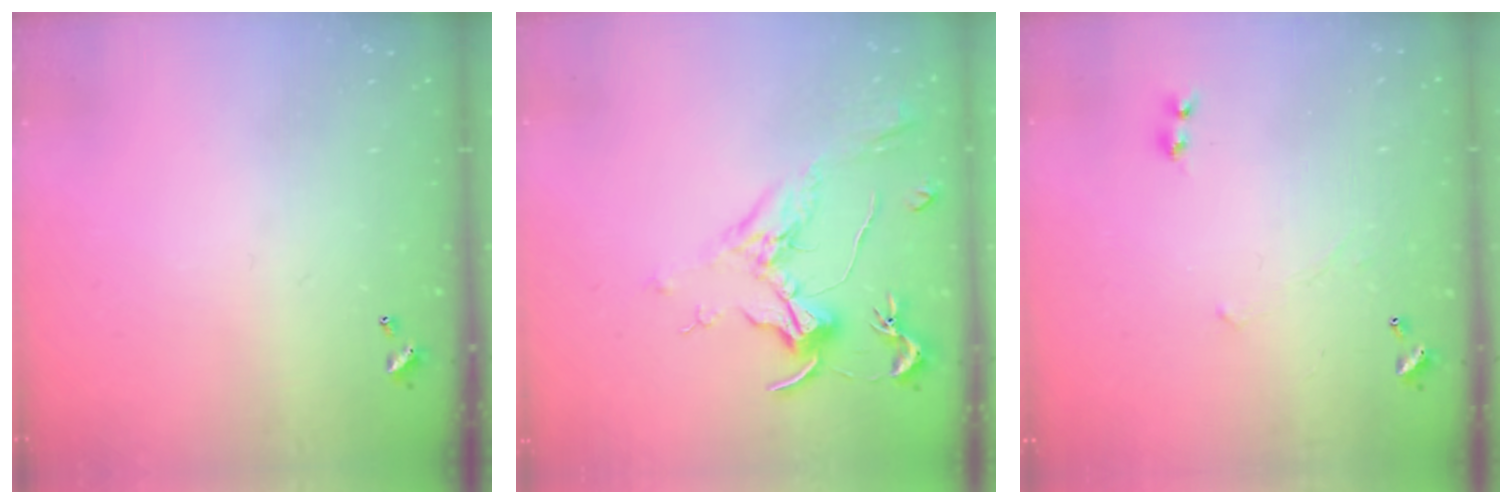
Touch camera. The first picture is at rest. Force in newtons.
{"total": 1.9, "press": 1.7, "slide": 0.9}
{"total": 2.3, "press": 2.3, "slide": 0.2}